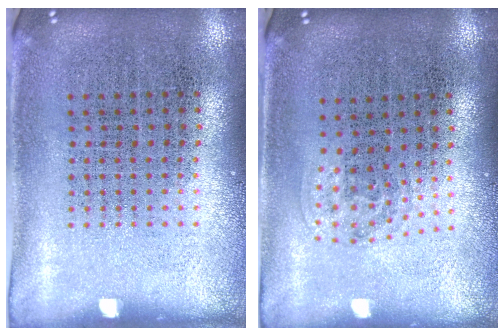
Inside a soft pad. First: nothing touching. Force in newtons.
{"total": 0.9, "press": 0.6, "slide": 0.7}